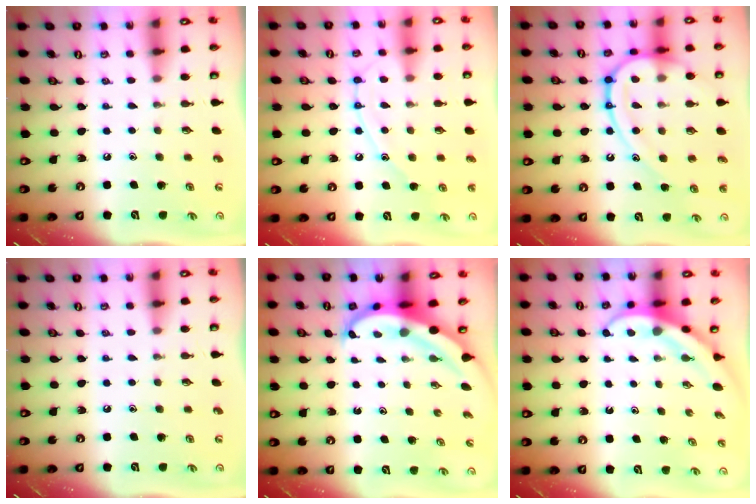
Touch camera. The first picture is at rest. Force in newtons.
{"total": 11.5, "press": 11.4, "slide": 1.0}
{"total": 17.9, "press": 17.8, "slide": 2.1}
{"total": 0.0}
{"total": 5.3, "press": 5.2, "slide": 0.5}
{"total": 4.0, "press": 4.0, "slide": 0.4}